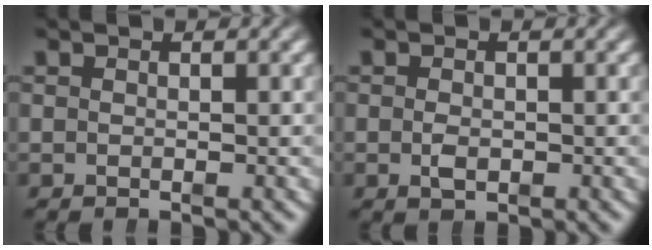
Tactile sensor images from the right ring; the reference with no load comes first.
{"total": 1.1, "force": [-0.5, 0.5, 0.9], "torque": [-0.019, -0.011, -0.001]}